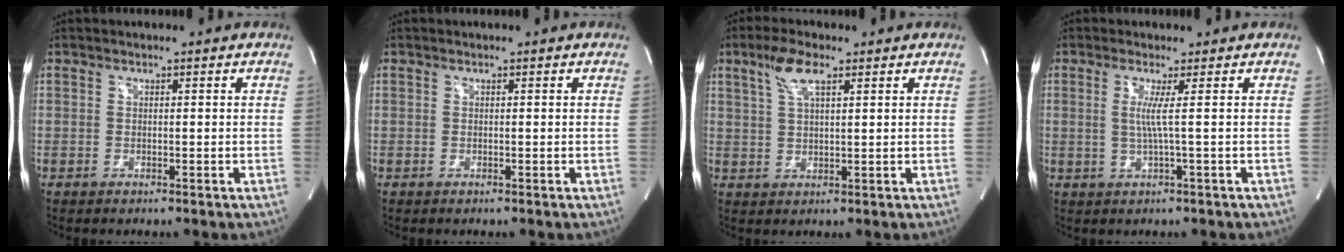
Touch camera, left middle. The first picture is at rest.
{"total": 0.0}
{"total": 5.3, "force": [3.0, 1.3, 4.2], "torque": [-0.093, 0.011, 0.059]}
{"total": 2.8, "force": [0.4, -1.1, 2.6], "torque": [-0.053, -0.004, 0.009]}